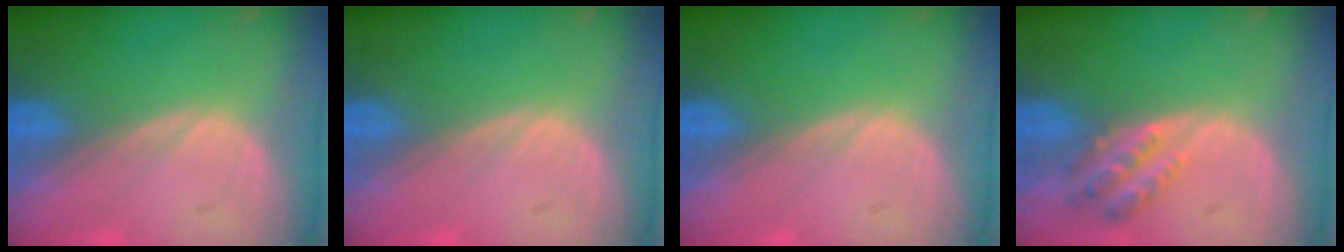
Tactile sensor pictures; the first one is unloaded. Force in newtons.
{"total": 0.0}
{"total": 0.0}
{"total": 4.4, "press": 3.9, "slide": 2.0}